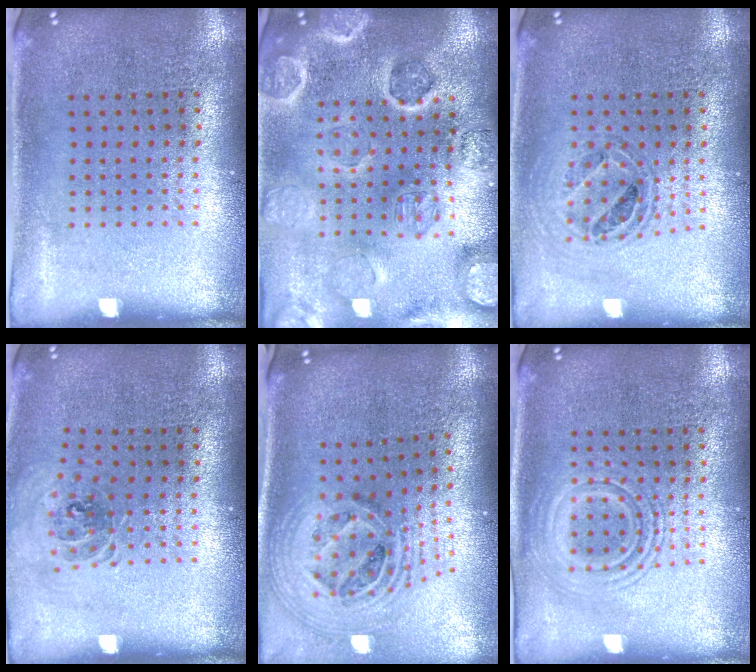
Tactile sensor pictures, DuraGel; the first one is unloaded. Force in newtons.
{"total": 2.9, "press": 2.9, "slide": 0.3}
{"total": 0.8, "press": 0.8, "slide": 0.1}
{"total": 0.9, "press": 0.8, "slide": 0.2}
{"total": 2.7, "press": 1.9, "slide": 1.9}
{"total": 2.7, "press": 2.6, "slide": 0.4}